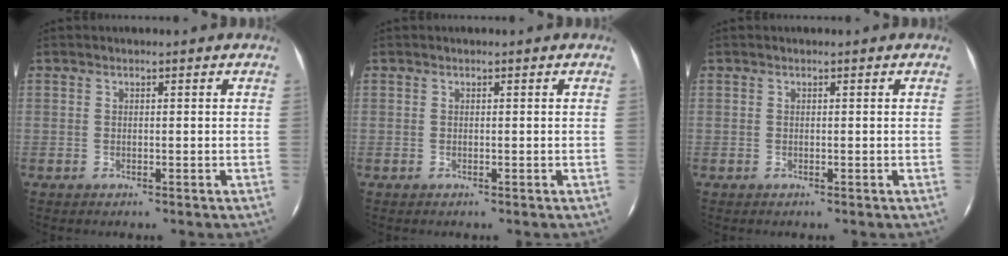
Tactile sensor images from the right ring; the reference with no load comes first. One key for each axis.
{"total": 0.0}
{"total": 0.0}